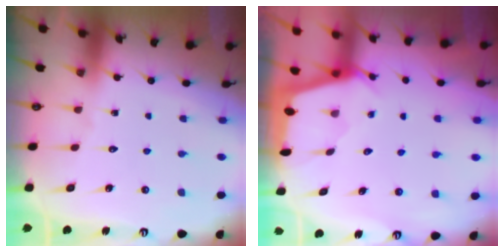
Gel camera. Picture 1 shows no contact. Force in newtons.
{"total": 2.3, "press": 2.3, "slide": 0.3}